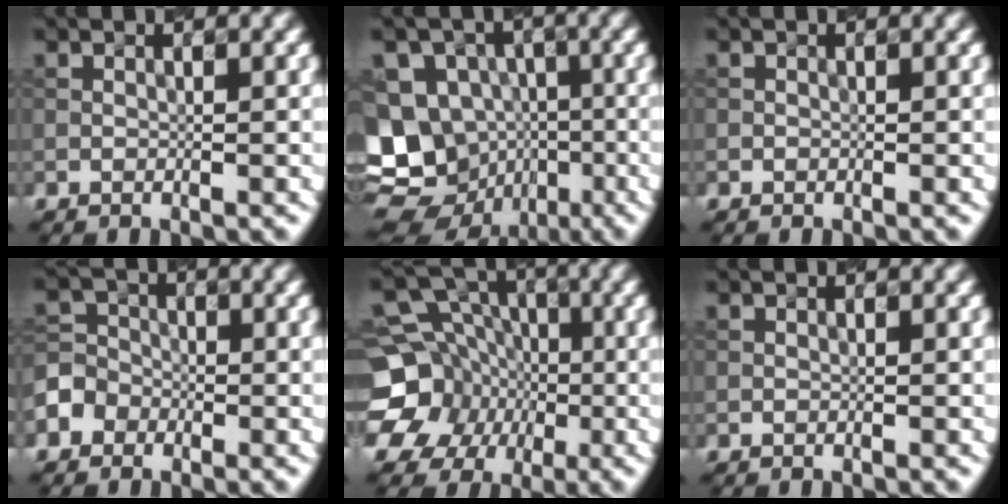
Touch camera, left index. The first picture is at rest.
{"total": 15.3, "force": [-4.7, 13.5, 5.3], "torque": [-0.135, -0.013, -0.082]}
{"total": 0.0}
{"total": 3.5, "force": [-1.9, 2.9, 0.6], "torque": [0.003, 0.002, -0.041]}
{"total": 12.9, "force": [-3.4, 11.6, 4.6], "torque": [-0.114, -0.002, -0.074]}
{"total": 0.0}